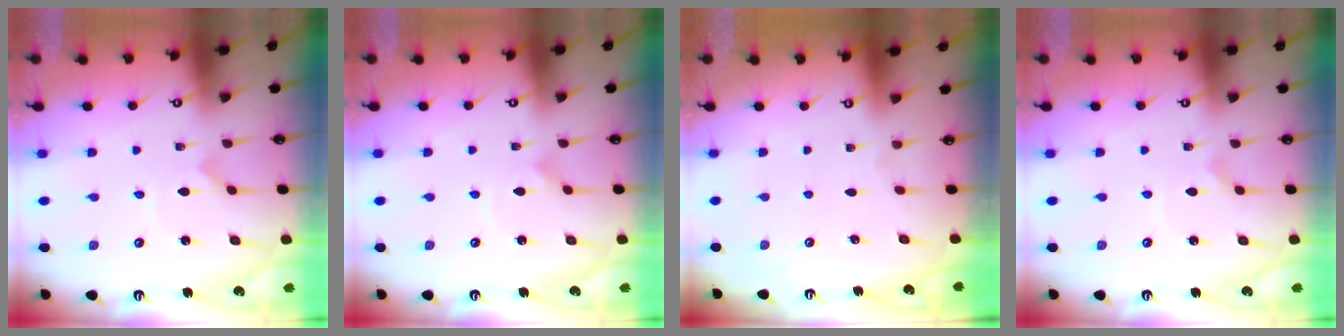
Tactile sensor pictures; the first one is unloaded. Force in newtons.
{"total": 1.5, "press": 1.5, "slide": 0.1}
{"total": 0.0}
{"total": 1.0, "press": 1.0, "slide": 0.0}